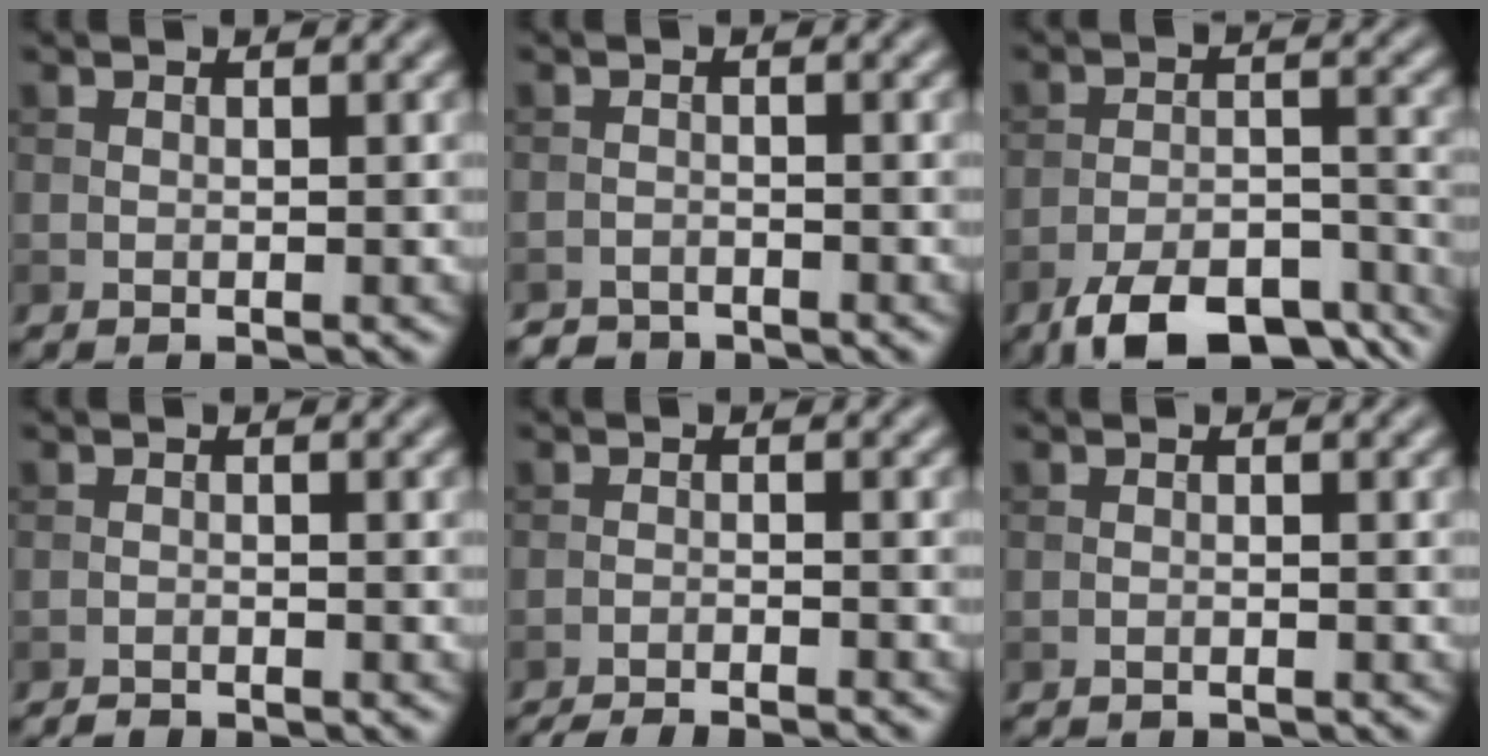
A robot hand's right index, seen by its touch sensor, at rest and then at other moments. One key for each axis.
{"total": 1.9, "fx": -1.8, "fy": 0.5, "fz": -0.1, "tx": 0.005, "ty": 0.000, "tz": -0.034}
{"total": 10.3, "fx": -7.7, "fy": 3.8, "fz": 5.6, "tx": -0.090, "ty": -0.011, "tz": -0.124}
{"total": 1.0, "fx": -0.9, "fy": 0.1, "fz": 0.1, "tx": 0.002, "ty": 0.001, "tz": -0.021}
{"total": 5.5, "fx": -5.2, "fy": 0.7, "fz": 1.9, "tx": -0.030, "ty": -0.012, "tz": -0.080}
{"total": 1.3, "fx": -1.3, "fy": 0.1, "fz": 0.2, "tx": 0.002, "ty": -0.006, "tz": -0.022}